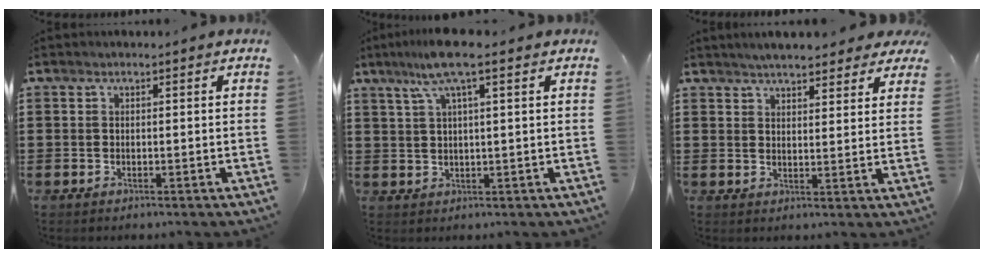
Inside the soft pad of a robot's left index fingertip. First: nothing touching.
{"total": 7.2, "force": [3.7, 0.5, 6.2], "torque": [-0.127, 0.007, 0.063]}
{"total": 4.4, "force": [4.2, 0.6, 1.2], "torque": [-0.037, -0.007, 0.078]}